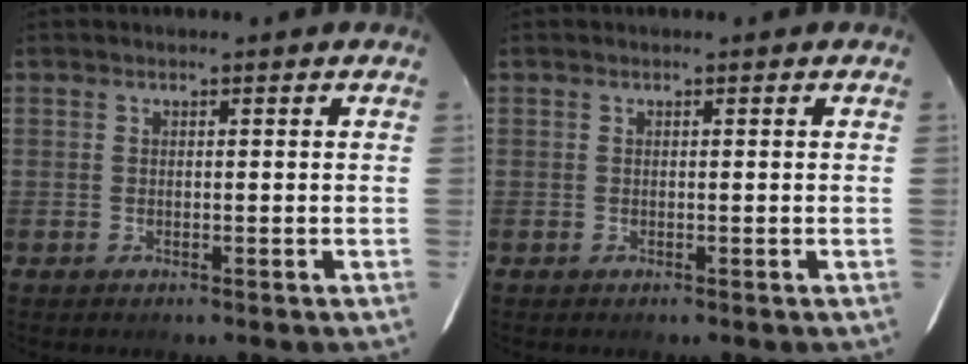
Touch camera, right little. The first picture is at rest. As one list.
[{"total": 0.0}]